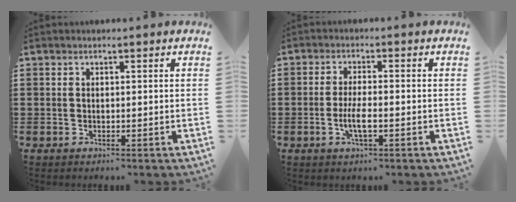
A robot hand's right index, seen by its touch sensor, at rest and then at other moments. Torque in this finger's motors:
{"motor_torque": [1.51, 0.63, 0.46, 0.13]}